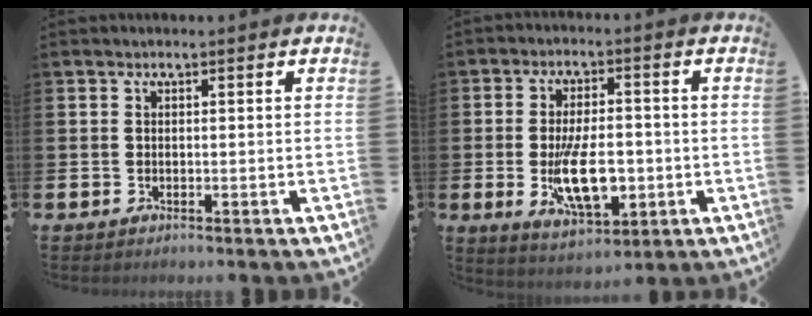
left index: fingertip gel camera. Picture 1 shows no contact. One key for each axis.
{"total": 8.7, "fx": -1.6, "fy": 4.2, "fz": 7.5, "tx": -0.124, "ty": -0.004, "tz": -0.032}